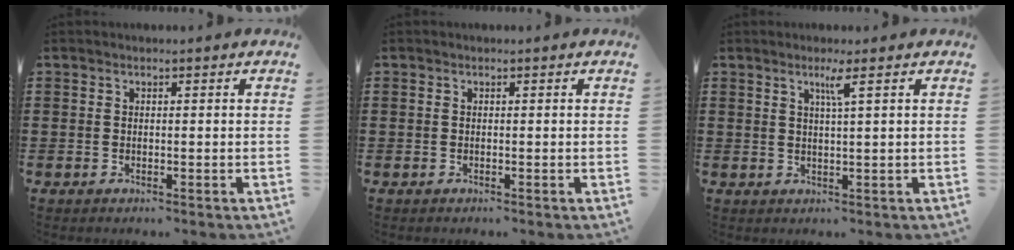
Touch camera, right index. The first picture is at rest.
{"total": 0.0}
{"total": 2.5, "force": [1.3, -0.4, 2.1], "torque": [-0.043, -0.005, 0.019]}